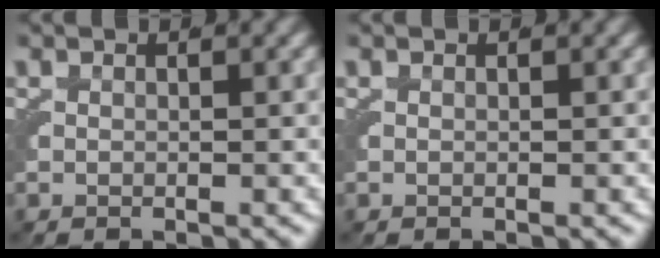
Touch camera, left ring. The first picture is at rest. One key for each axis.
{"total": 0.0}